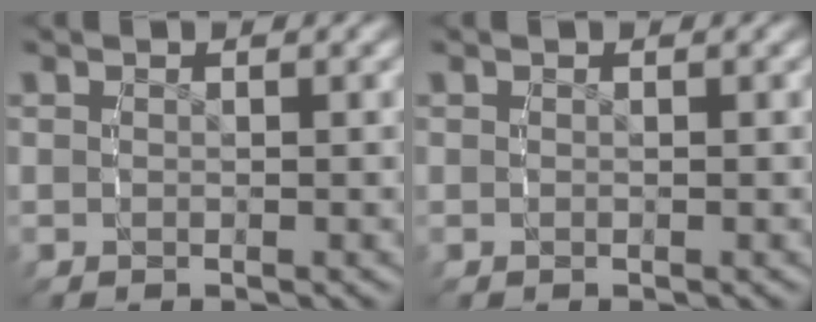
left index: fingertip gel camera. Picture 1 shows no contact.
{"total": 0.0}